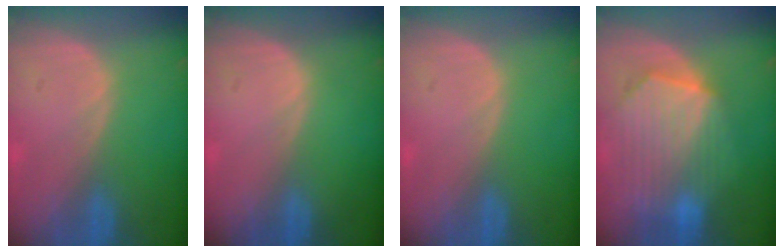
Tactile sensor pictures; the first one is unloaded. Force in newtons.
{"total": 0.0}
{"total": 0.0}
{"total": 10.3, "press": 8.9, "slide": 5.3}